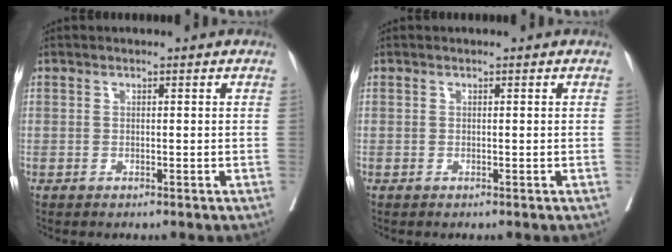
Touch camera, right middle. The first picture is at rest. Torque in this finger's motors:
{"motor_torque": [-0.12, -0.11, -0.01, -0.01]}